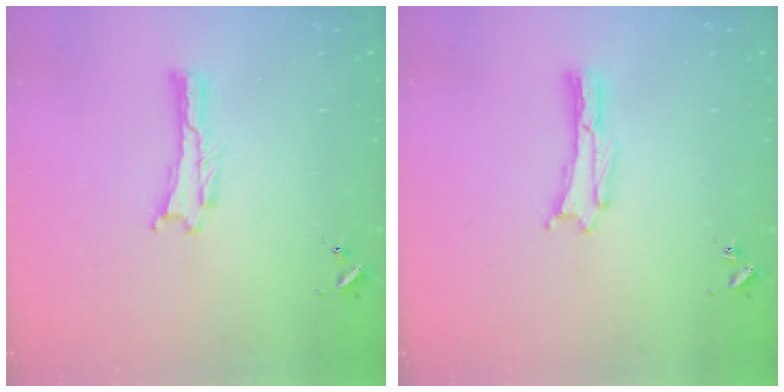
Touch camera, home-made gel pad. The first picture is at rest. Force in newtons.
{"total": 0.0}